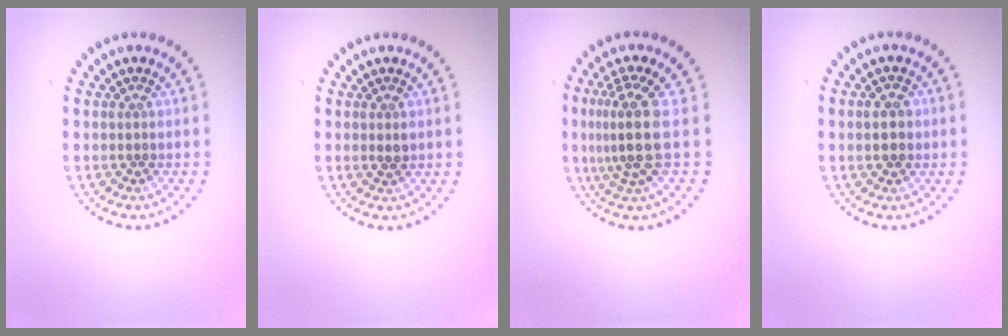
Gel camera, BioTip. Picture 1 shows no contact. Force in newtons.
{"total": 0.7, "press": 0.7, "slide": 0.3}
{"total": 4.1, "press": 3.1, "slide": 2.7}
{"total": 2.7, "press": 2.7, "slide": 0.2}